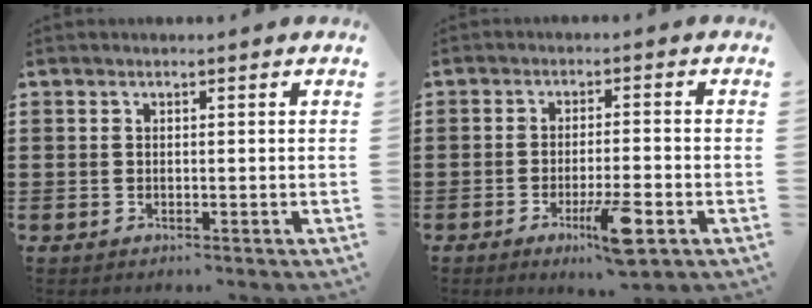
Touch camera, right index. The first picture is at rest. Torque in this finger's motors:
{"motor_torque": [0.90, -0.06, 0.43, 0.08]}